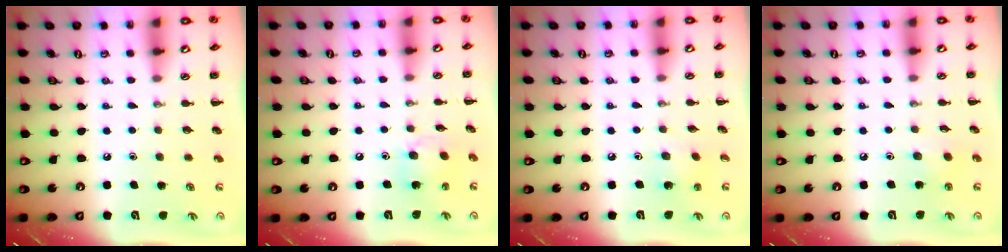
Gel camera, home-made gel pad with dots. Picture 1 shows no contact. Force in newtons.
{"total": 7.2, "press": 7.2, "slide": 0.5}
{"total": 1.6, "press": 1.5, "slide": 0.6}
{"total": 2.3, "press": 2.2, "slide": 0.8}